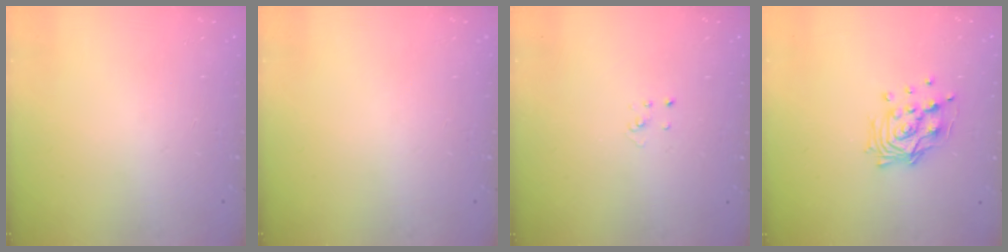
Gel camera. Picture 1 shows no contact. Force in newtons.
{"total": 0.0}
{"total": 2.1, "press": 2.1, "slide": 0.1}
{"total": 12.5, "press": 12.4, "slide": 1.5}